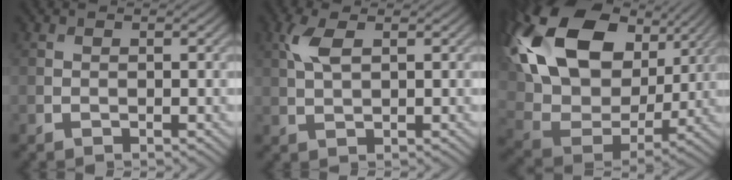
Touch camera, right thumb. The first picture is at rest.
{"total": 3.6, "force": [1.3, 1.4, 3.0], "torque": [-0.075, 0.008, 0.028]}
{"total": 20.9, "force": [8.5, 13.8, 13.3], "torque": [-0.340, 0.029, 0.172]}